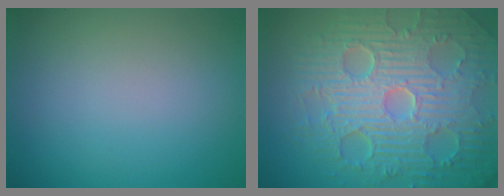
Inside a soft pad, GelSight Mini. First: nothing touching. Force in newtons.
{"total": 11.3, "press": 7.4, "slide": 8.6}